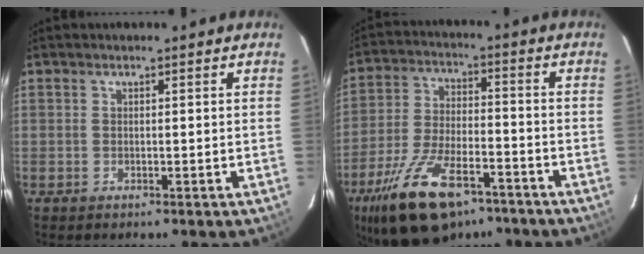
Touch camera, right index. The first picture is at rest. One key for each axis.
{"total": 18.4, "fx": -12.0, "fy": 7.9, "fz": 11.6, "tx": -0.238, "ty": -0.024, "tz": -0.207}